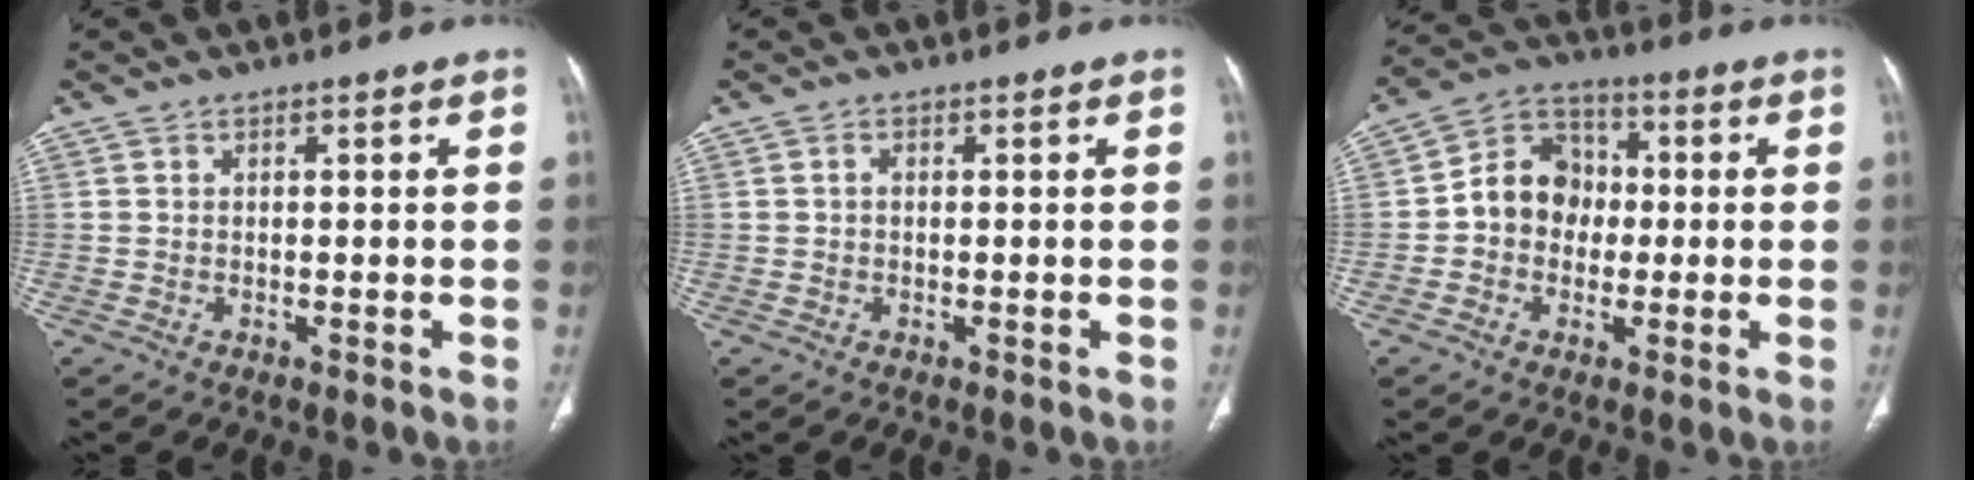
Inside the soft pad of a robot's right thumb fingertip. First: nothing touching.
{"total": 0.8, "force": [0.0, 0.6, 0.5], "torque": [-0.008, 0.002, -0.002]}
{"total": 10.2, "force": [-0.5, 8.7, 5.2], "torque": [-0.056, 0.031, -0.023]}